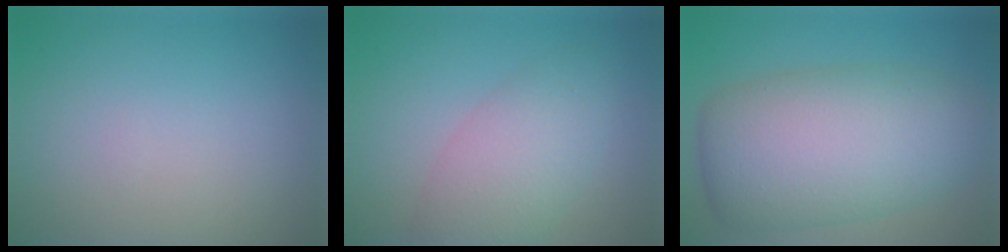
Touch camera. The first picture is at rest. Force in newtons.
{"total": 5.1, "press": 5.1, "slide": 0.3}
{"total": 11.1, "press": 11.1, "slide": 0.4}